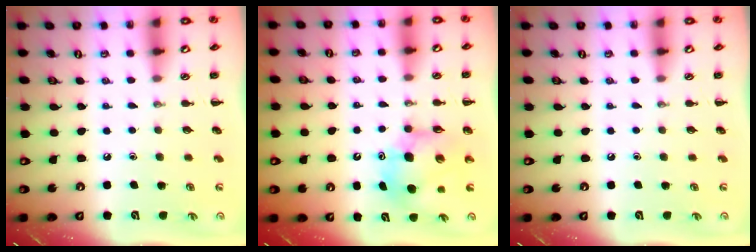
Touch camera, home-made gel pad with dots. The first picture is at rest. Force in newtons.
{"total": 8.7, "press": 8.3, "slide": 2.6}
{"total": 0.0}